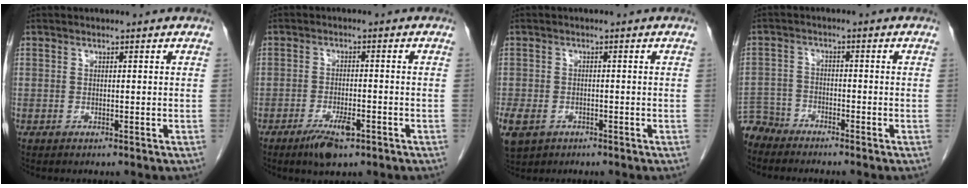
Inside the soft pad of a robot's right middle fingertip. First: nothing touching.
{"total": 4.9, "force": [-3.0, 1.5, 3.6], "torque": [-0.067, -0.004, -0.046]}
{"total": 8.8, "force": [-4.4, 6.6, 3.9], "torque": [-0.115, -0.009, -0.065]}
{"total": 4.7, "force": [-4.5, 1.2, -0.6], "torque": [0.015, -0.006, -0.090]}